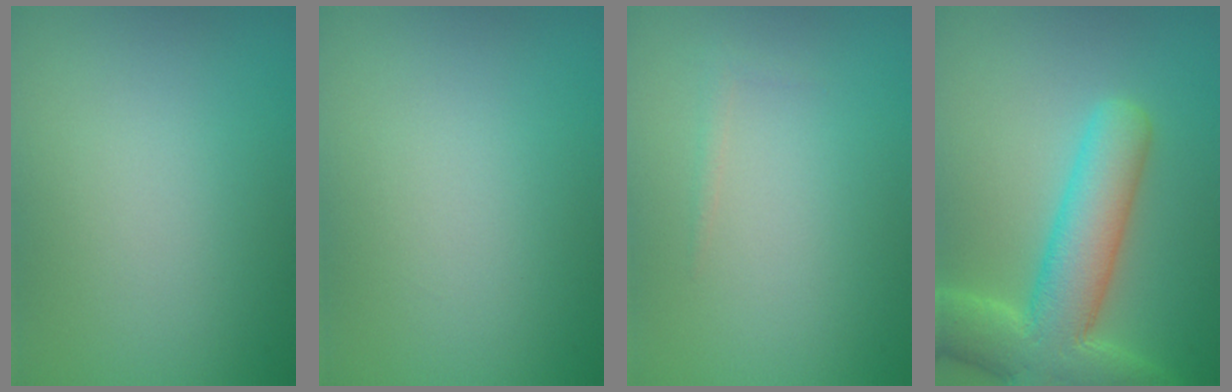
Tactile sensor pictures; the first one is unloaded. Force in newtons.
{"total": 0.0}
{"total": 0.6, "press": 0.6, "slide": 0.0}
{"total": 8.6, "press": 8.5, "slide": 1.0}